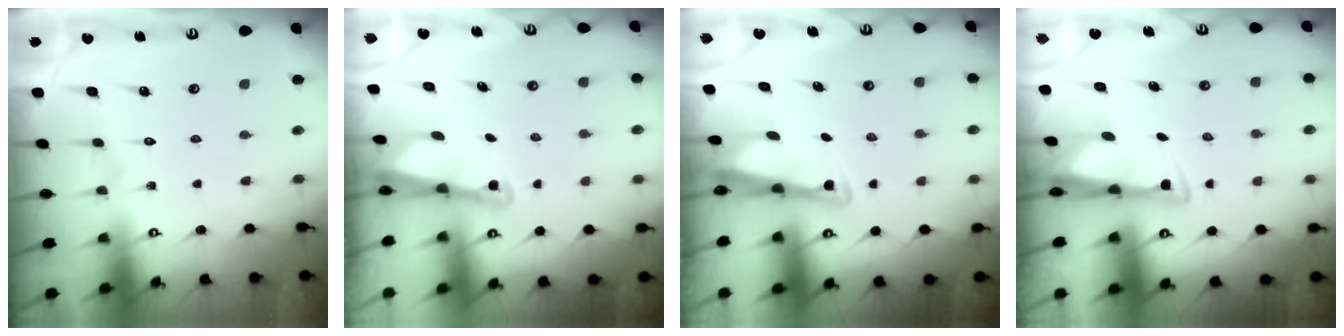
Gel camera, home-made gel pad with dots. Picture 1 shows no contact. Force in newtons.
{"total": 2.1, "press": 2.1, "slide": 0.3}
{"total": 2.9, "press": 2.9, "slide": 0.4}
{"total": 3.0, "press": 2.9, "slide": 0.9}